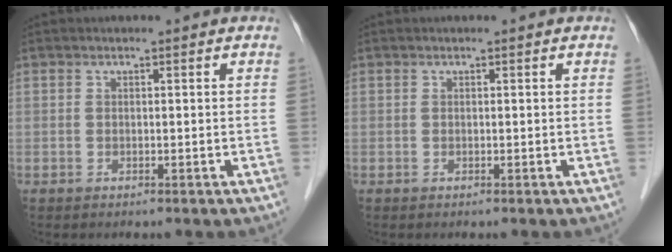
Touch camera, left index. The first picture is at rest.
{"total": 0.0}